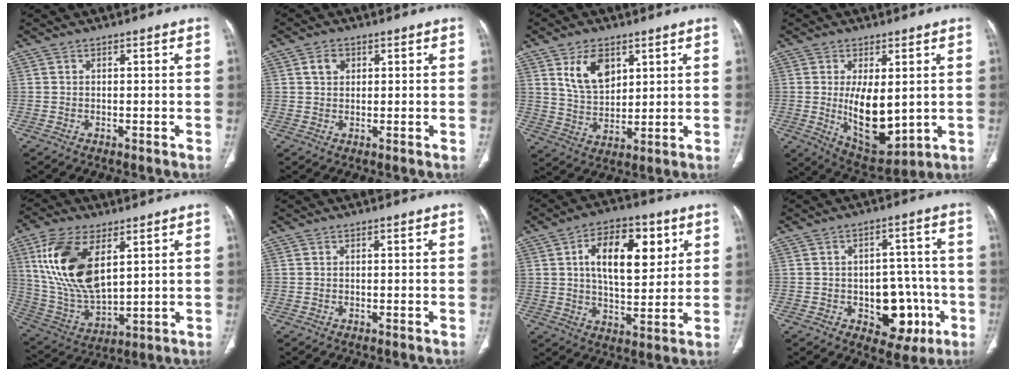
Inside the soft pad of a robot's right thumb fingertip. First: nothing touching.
{"total": 2.9, "force": [1.1, 2.2, 1.5], "torque": [-0.019, 0.001, 0.020]}
{"total": 9.2, "force": [4.3, 5.7, 5.9], "torque": [-0.086, -0.024, 0.089]}
{"total": 12.1, "force": [0.0, 5.8, 10.7], "torque": [-0.153, -0.027, 0.024]}
{"total": 17.8, "force": [6.5, 9.0, 14.0], "torque": [-0.269, -0.022, 0.134]}
{"total": 0.0}
{"total": 14.5, "force": [4.5, 7.6, 11.5], "torque": [-0.149, -0.010, 0.072]}
{"total": 11.7, "force": [-3.6, 7.6, 8.1], "torque": [-0.060, 0.028, -0.037]}